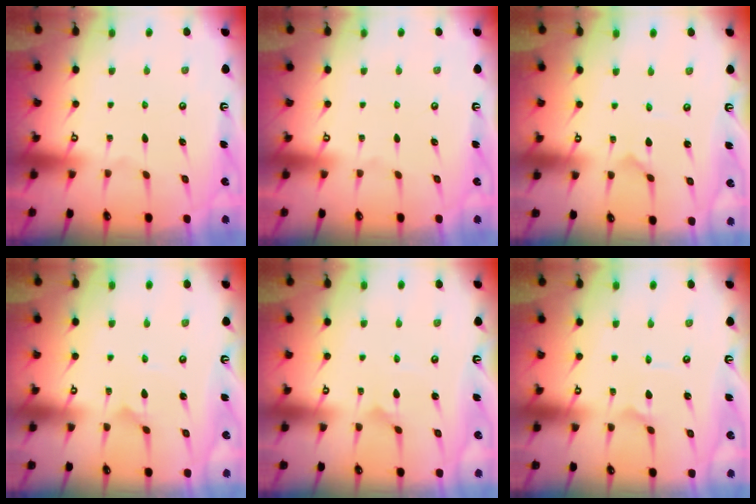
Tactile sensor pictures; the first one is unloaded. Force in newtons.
{"total": 0.0}
{"total": 0.0}
{"total": 2.5, "press": 2.5, "slide": 0.1}
{"total": 1.9, "press": 1.9, "slide": 0.1}
{"total": 1.6, "press": 1.5, "slide": 0.2}